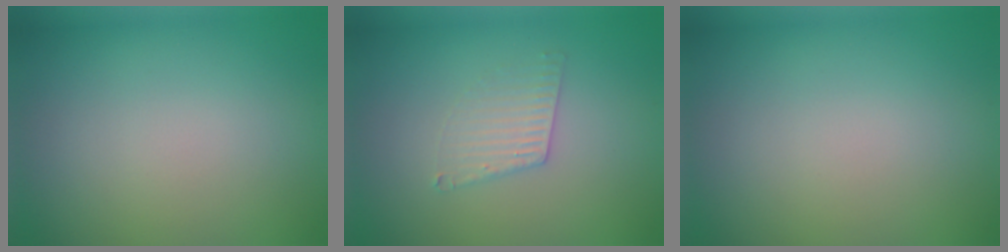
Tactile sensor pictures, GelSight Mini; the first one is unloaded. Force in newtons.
{"total": 2.1, "press": 2.1, "slide": 0.3}
{"total": 0.0}